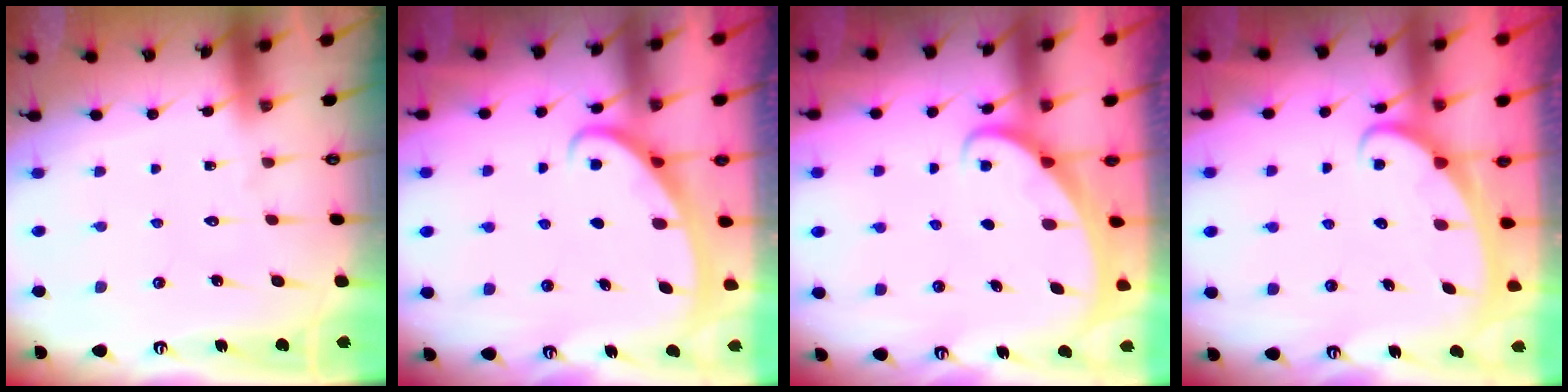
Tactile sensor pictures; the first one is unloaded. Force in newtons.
{"total": 2.5, "press": 2.5, "slide": 0.4}
{"total": 1.7, "press": 1.7, "slide": 0.2}
{"total": 2.6, "press": 2.6, "slide": 0.3}